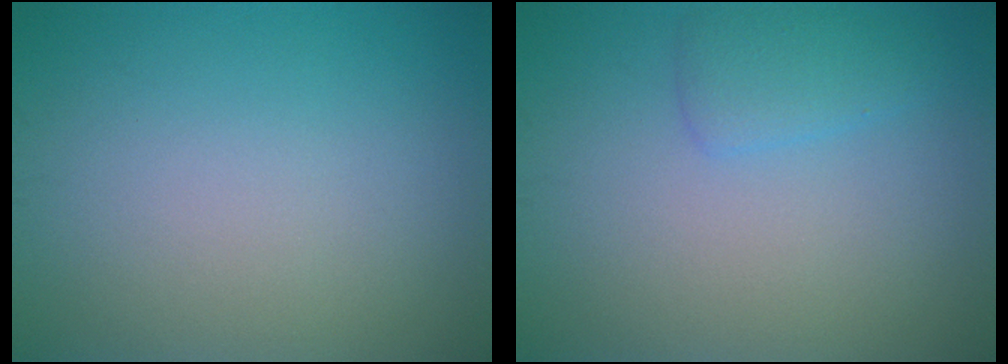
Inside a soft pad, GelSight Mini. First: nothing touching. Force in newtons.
{"total": 1.9, "press": 1.9, "slide": 0.2}